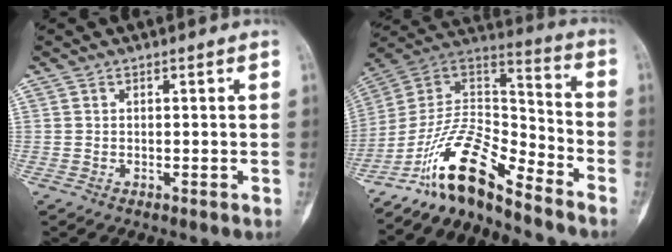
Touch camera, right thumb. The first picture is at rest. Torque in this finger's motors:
{"motor_torque": [0.10, 0.34, 1.36, -1.42, 0.15]}